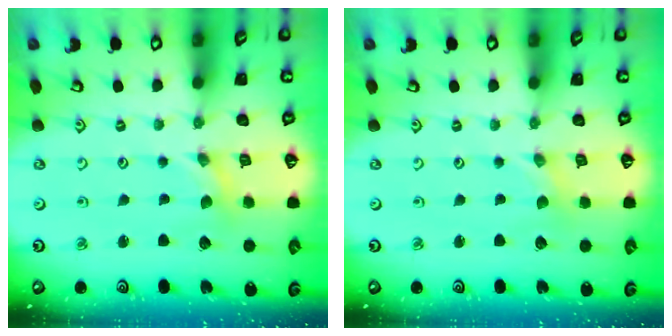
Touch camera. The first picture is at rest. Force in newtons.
{"total": 0.0}